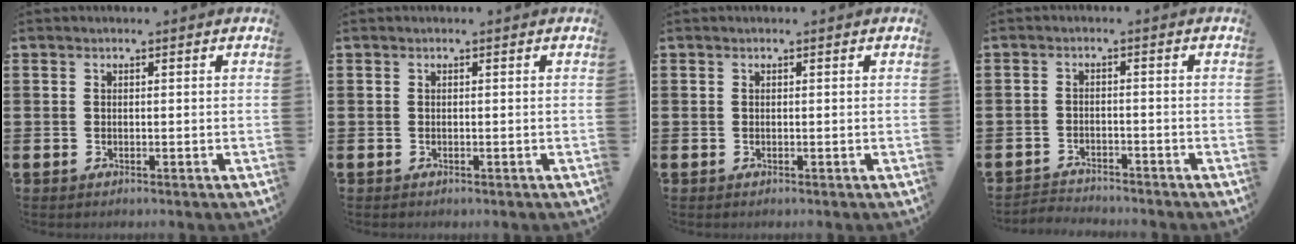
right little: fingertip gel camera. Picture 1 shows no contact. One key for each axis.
{"total": 0.0}
{"total": 0.0}
{"total": 2.2, "fx": -2.2, "fy": 0.1, "fz": -0.3, "tx": -0.002, "ty": 0.002, "tz": -0.049}